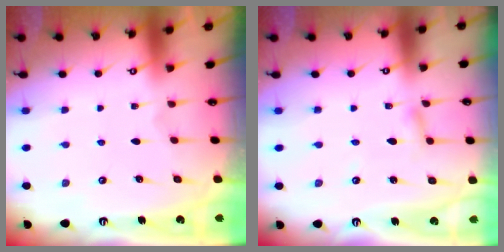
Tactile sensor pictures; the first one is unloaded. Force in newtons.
{"total": 2.7, "press": 2.7, "slide": 0.3}